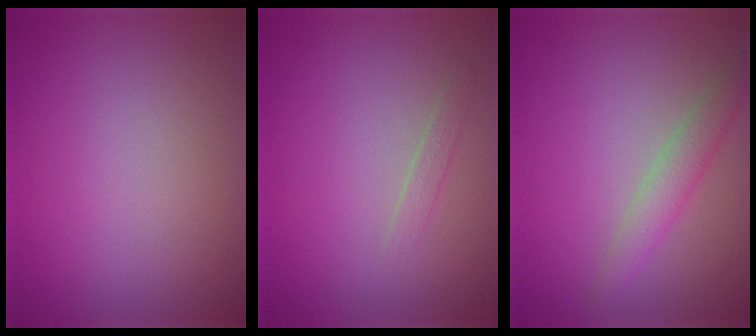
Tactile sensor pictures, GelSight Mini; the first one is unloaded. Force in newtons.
{"total": 0.9, "press": 0.9, "slide": 0.0}
{"total": 2.5, "press": 2.5, "slide": 0.1}